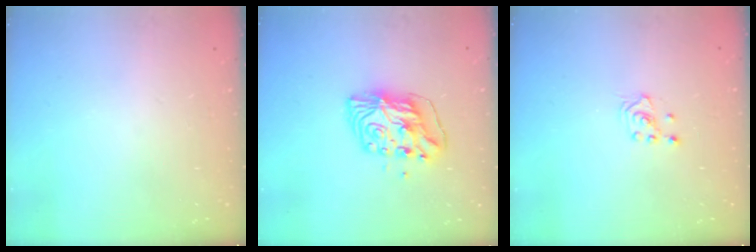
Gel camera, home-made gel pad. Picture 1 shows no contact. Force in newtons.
{"total": 9.3, "press": 9.3, "slide": 0.8}
{"total": 2.1, "press": 2.1, "slide": 0.1}